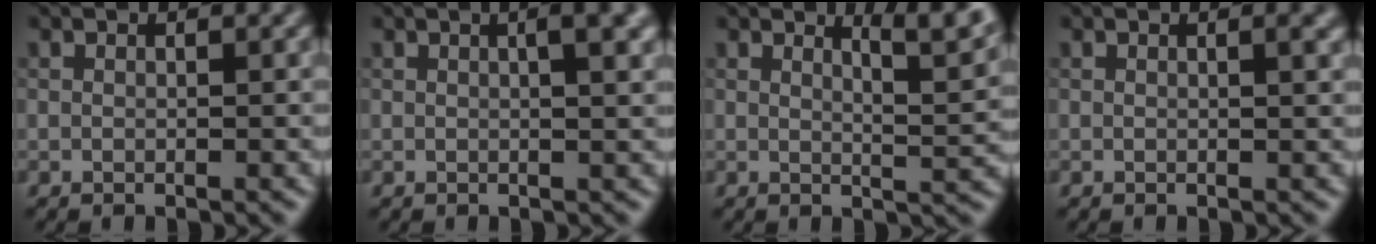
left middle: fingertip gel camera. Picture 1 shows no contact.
{"total": 4.7, "force": [1.6, 1.8, 4.0], "torque": [-0.025, 0.019, 0.000]}
{"total": 4.2, "force": [3.0, 0.9, 2.9], "torque": [-0.032, 0.001, 0.046]}
{"total": 1.3, "force": [0.4, 0.4, 1.2], "torque": [-0.011, 0.002, 0.003]}